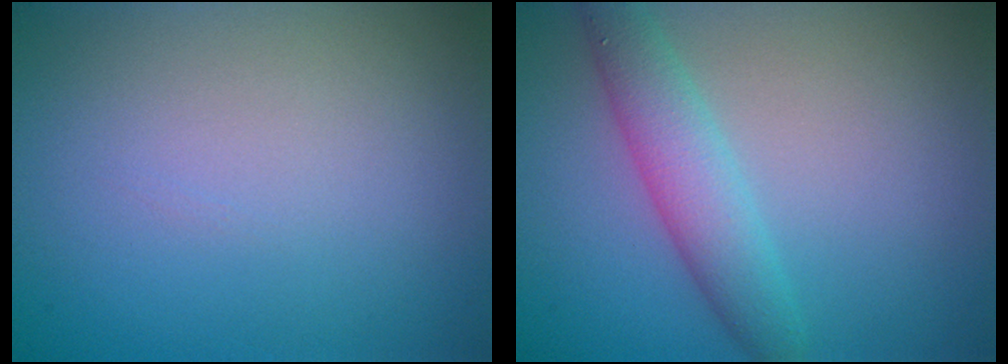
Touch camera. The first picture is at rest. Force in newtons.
{"total": 3.8, "press": 3.8, "slide": 0.1}